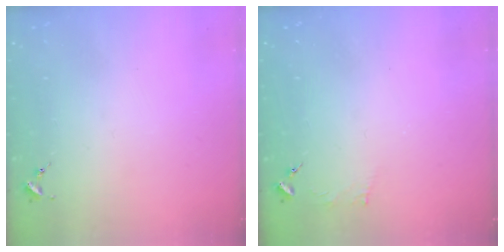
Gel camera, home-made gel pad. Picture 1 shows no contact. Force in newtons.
{"total": 2.4, "press": 2.4, "slide": 0.3}